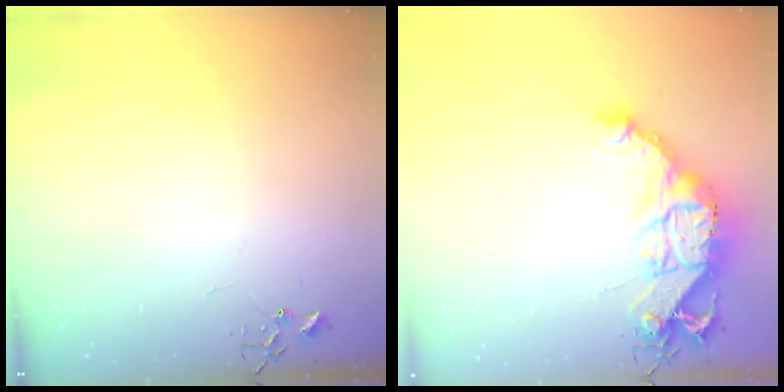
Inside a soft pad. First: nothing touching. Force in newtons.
{"total": 18.1, "press": 18.0, "slide": 2.0}